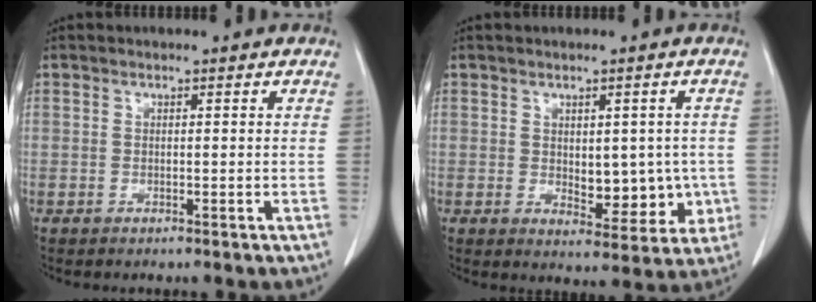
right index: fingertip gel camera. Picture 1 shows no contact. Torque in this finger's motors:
{"motor_torque": [0.18, 0.08, 0.10, 0.01]}